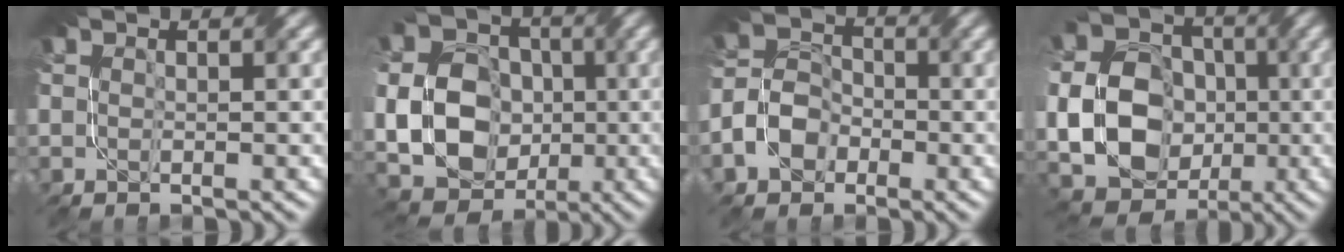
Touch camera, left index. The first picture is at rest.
{"total": 13.9, "force": [-1.8, 11.5, 7.6], "torque": [-0.162, -0.011, -0.045]}
{"total": 4.1, "force": [-2.6, 2.7, 1.7], "torque": [-0.030, 0.002, -0.057]}
{"total": 13.6, "force": [-2.3, 11.1, 7.4], "torque": [-0.150, -0.023, -0.050]}